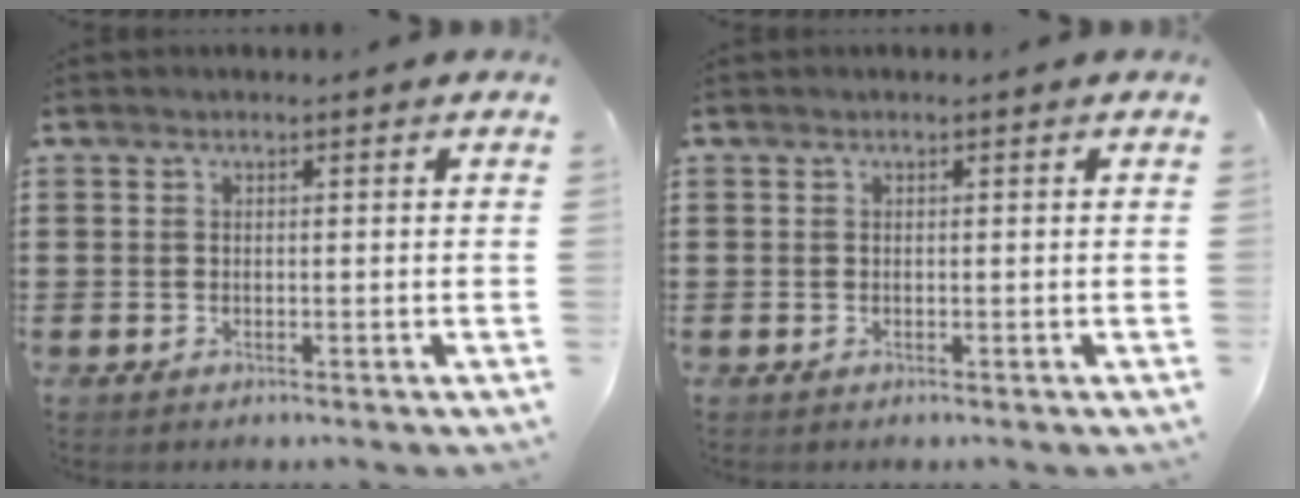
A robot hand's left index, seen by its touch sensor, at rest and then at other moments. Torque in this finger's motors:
{"motor_torque": [0.00, 0.00, 0.00, 0.00]}